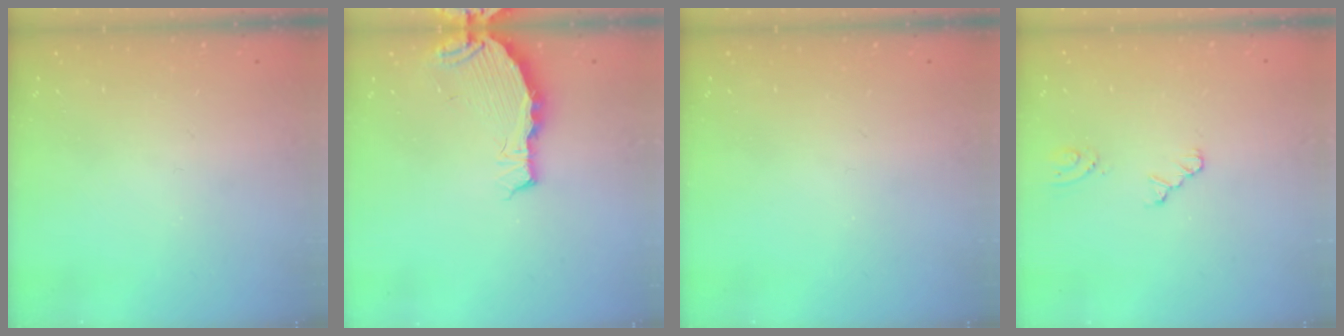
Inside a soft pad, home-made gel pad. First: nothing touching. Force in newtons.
{"total": 4.7, "press": 4.6, "slide": 0.2}
{"total": 0.0}
{"total": 2.2, "press": 2.2, "slide": 0.3}